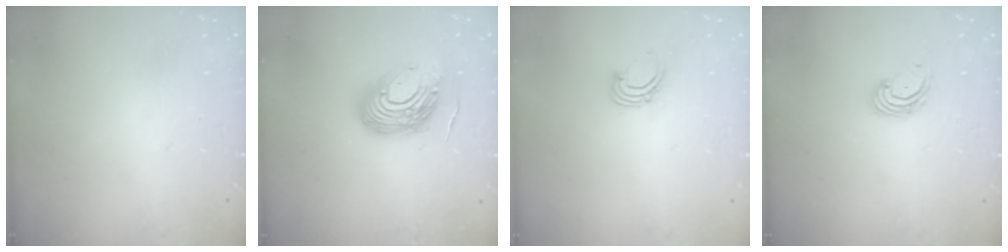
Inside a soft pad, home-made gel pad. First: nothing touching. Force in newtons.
{"total": 14.4, "press": 14.2, "slide": 2.0}
{"total": 2.9, "press": 2.9, "slide": 0.2}
{"total": 2.7, "press": 2.7, "slide": 0.6}